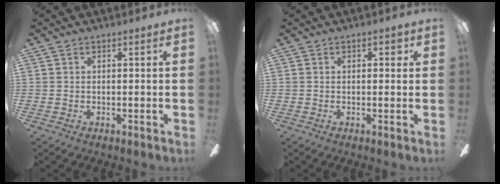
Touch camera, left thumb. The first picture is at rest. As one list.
[{"total": 2.2, "force": [0.9, 0.9, 1.8], "torque": [-0.023, -0.001, 0.010]}]